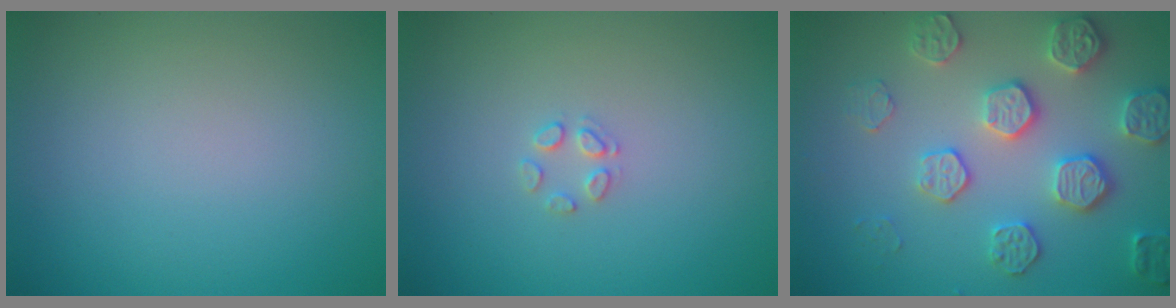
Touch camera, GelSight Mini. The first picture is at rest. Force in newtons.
{"total": 1.2, "press": 1.2, "slide": 0.1}
{"total": 4.6, "press": 4.5, "slide": 0.7}